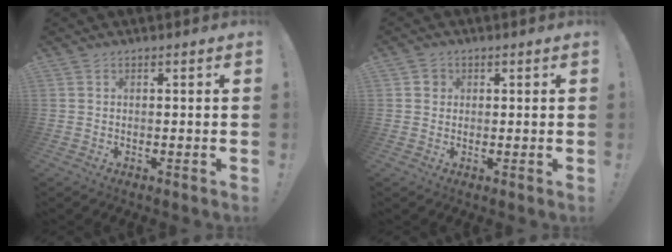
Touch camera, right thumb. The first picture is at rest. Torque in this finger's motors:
{"motor_torque": [0.13, 0.77, -0.12, 0.08, -0.02]}